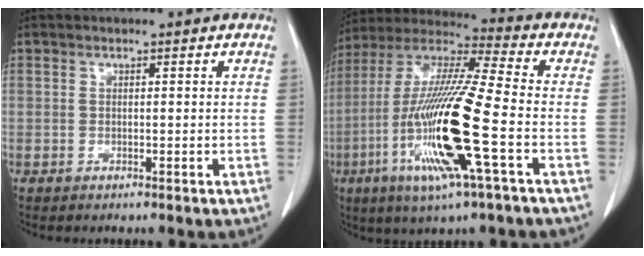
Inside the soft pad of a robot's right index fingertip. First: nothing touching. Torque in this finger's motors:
{"motor_torque": [2.14, 0.00, 1.05, 0.21]}